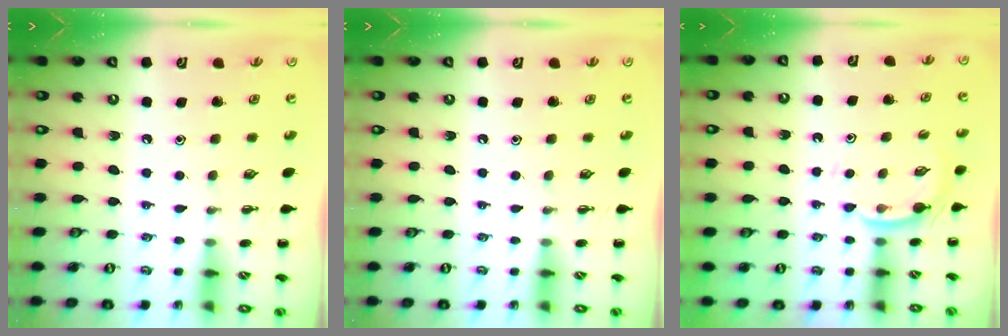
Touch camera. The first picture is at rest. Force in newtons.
{"total": 0.0}
{"total": 3.9, "press": 3.7, "slide": 1.3}